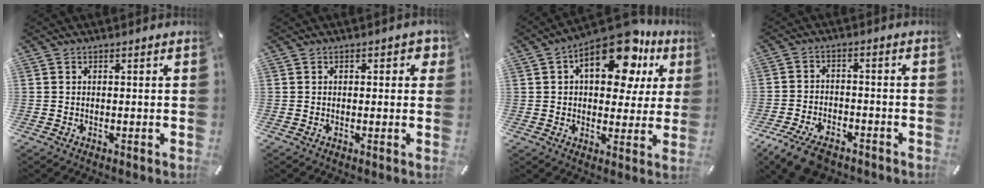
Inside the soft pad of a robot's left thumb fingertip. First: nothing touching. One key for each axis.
{"total": 2.2, "fx": 0.4, "fy": 1.3, "fz": 1.7, "tx": -0.010, "ty": -0.001, "tz": 0.000}
{"total": 17.6, "fx": 8.2, "fy": 9.1, "fz": 12.7, "tx": -0.178, "ty": -0.034, "tz": 0.134}
{"total": 7.7, "fx": -5.4, "fy": 3.8, "fz": 3.9, "tx": -0.087, "ty": 0.019, "tz": -0.101}